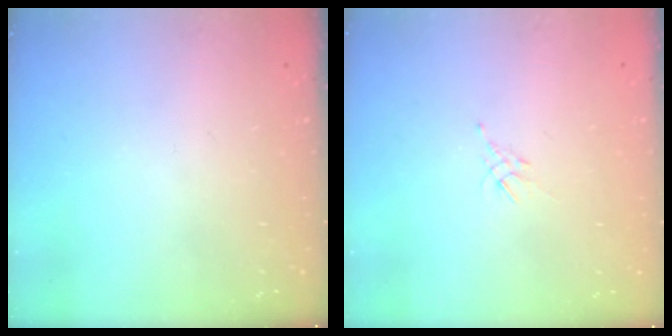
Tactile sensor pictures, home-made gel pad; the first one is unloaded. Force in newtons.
{"total": 2.1, "press": 2.0, "slide": 0.5}